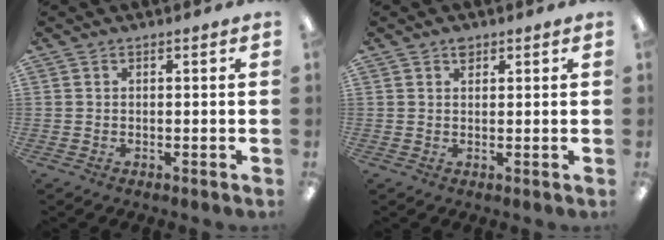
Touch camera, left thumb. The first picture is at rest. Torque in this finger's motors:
{"motor_torque": [0.26, 0.12, 0.28, -0.13, 0.00]}